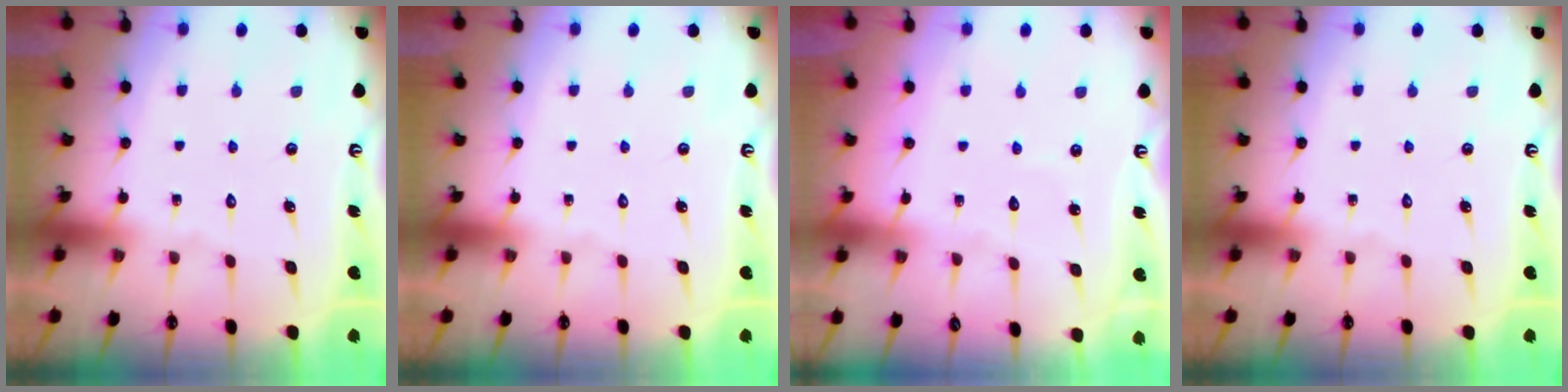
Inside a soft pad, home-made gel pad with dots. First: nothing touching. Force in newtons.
{"total": 0.0}
{"total": 2.4, "press": 2.4, "slide": 0.2}
{"total": 0.0}